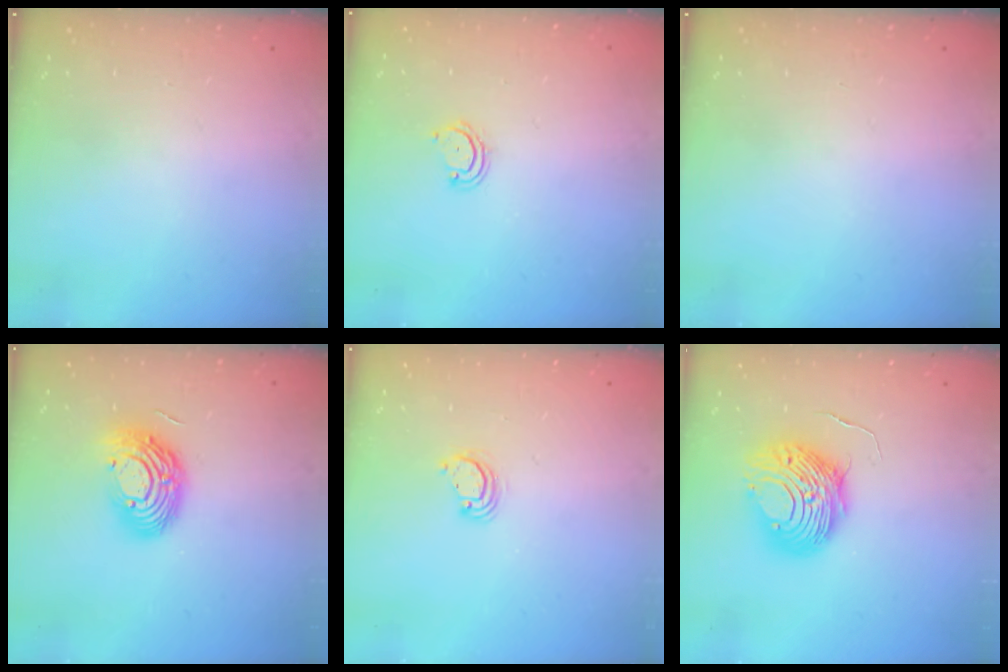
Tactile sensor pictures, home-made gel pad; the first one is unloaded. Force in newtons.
{"total": 3.5, "press": 3.5, "slide": 0.3}
{"total": 0.0}
{"total": 13.0, "press": 12.9, "slide": 1.0}
{"total": 3.2, "press": 3.2, "slide": 0.2}
{"total": 10.6, "press": 10.6, "slide": 0.9}